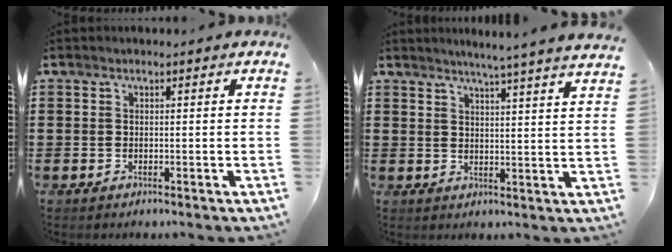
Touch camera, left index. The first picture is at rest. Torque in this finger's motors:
{"motor_torque": [0.65, -0.64, 0.07, 0.10]}